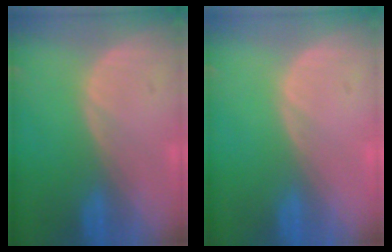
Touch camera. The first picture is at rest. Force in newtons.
{"total": 0.0}